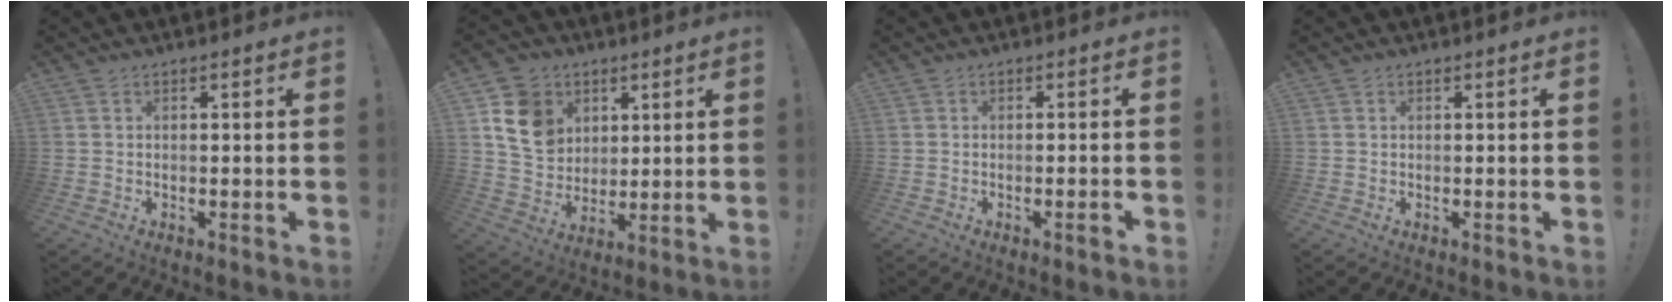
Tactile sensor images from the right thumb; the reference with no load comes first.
{"total": 13.4, "force": [5.4, 10.8, 5.8], "torque": [-0.083, -0.019, 0.112]}
{"total": 2.3, "force": [-1.2, -0.1, 1.9], "torque": [-0.036, 0.002, -0.019]}
{"total": 0.0}